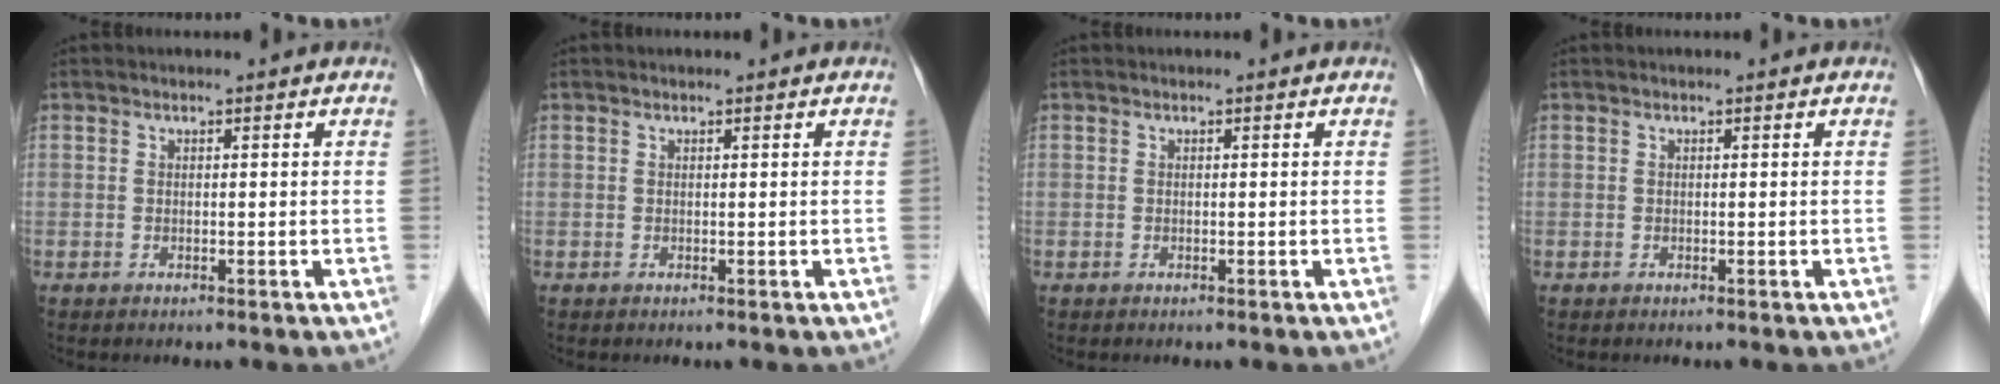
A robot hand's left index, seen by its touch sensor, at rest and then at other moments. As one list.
[{"total": 0.5, "force": [-0.5, -0.1, 0.0], "torque": [-0.002, -0.007, -0.006]}, {"total": 0.0}, {"total": 0.0}]